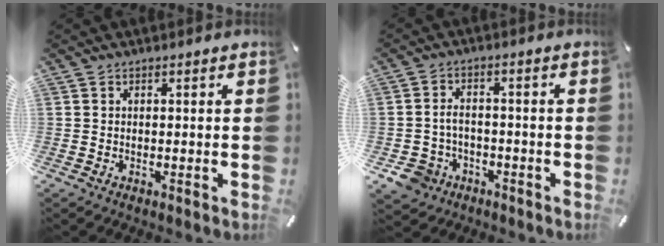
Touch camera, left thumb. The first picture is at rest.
{"total": 6.3, "force": [-2.5, 5.1, 2.6], "torque": [-0.074, 0.012, -0.050]}